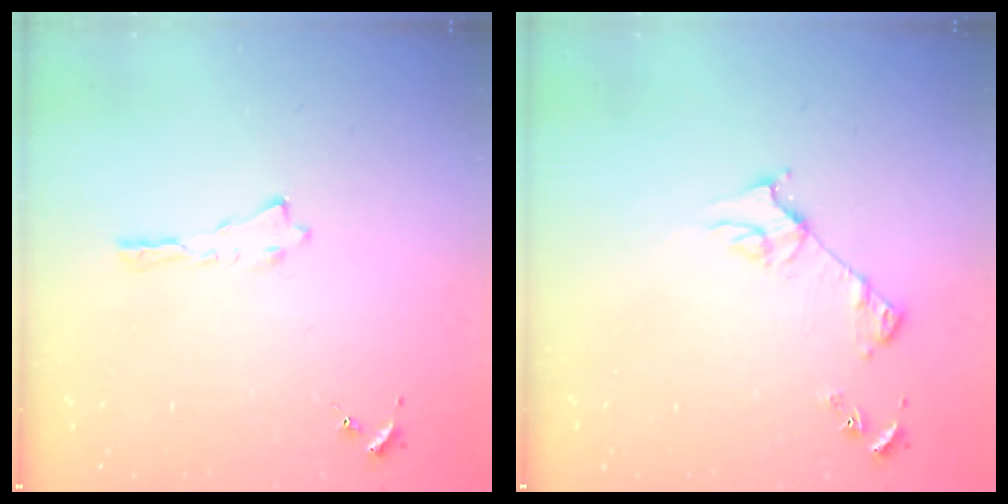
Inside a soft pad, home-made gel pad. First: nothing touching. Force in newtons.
{"total": 3.8, "press": 3.7, "slide": 0.4}